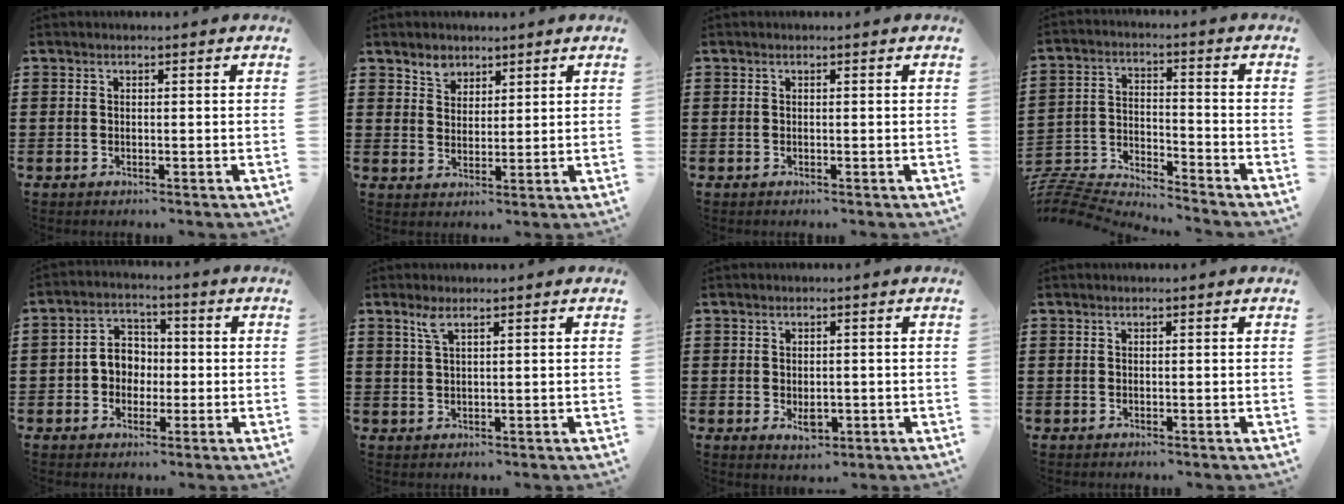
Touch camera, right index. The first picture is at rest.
{"total": 3.6, "force": [2.7, 2.3, 0.3], "torque": [-0.012, 0.005, 0.051]}
{"total": 0.0}
{"total": 6.5, "force": [-6.5, 0.2, 0.4], "torque": [-0.038, -0.009, -0.142]}
{"total": 4.8, "force": [-0.8, 4.3, 1.8], "torque": [-0.047, 0.015, -0.019]}
{"total": 2.3, "force": [1.4, 0.6, 1.8], "torque": [-0.040, 0.004, 0.023]}
{"total": 2.8, "force": [-0.5, 1.7, 2.2], "torque": [-0.031, -0.003, -0.009]}
{"total": 0.0}